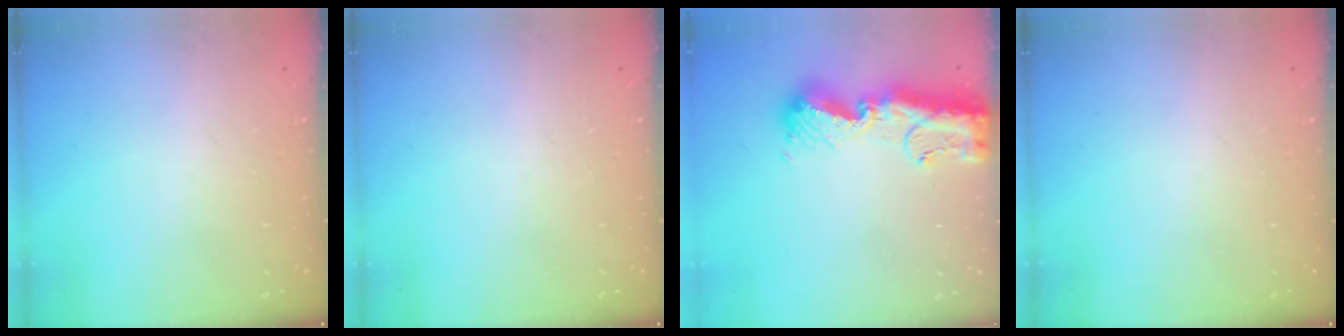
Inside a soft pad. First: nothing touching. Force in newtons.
{"total": 0.0}
{"total": 15.0, "press": 14.9, "slide": 1.7}
{"total": 0.0}